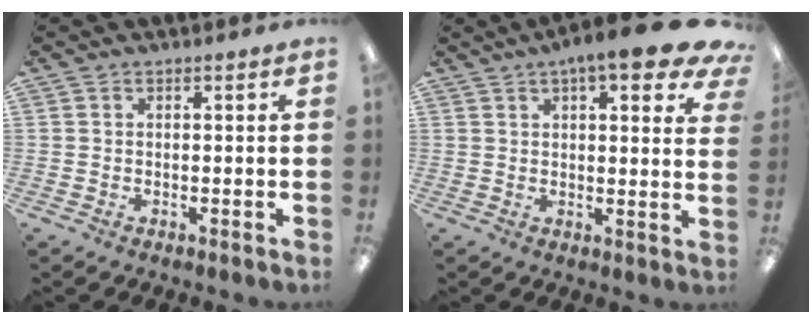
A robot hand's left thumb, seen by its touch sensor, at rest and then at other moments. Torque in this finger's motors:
{"motor_torque": [0.63, 0.63, 1.50, -1.27, 0.23]}